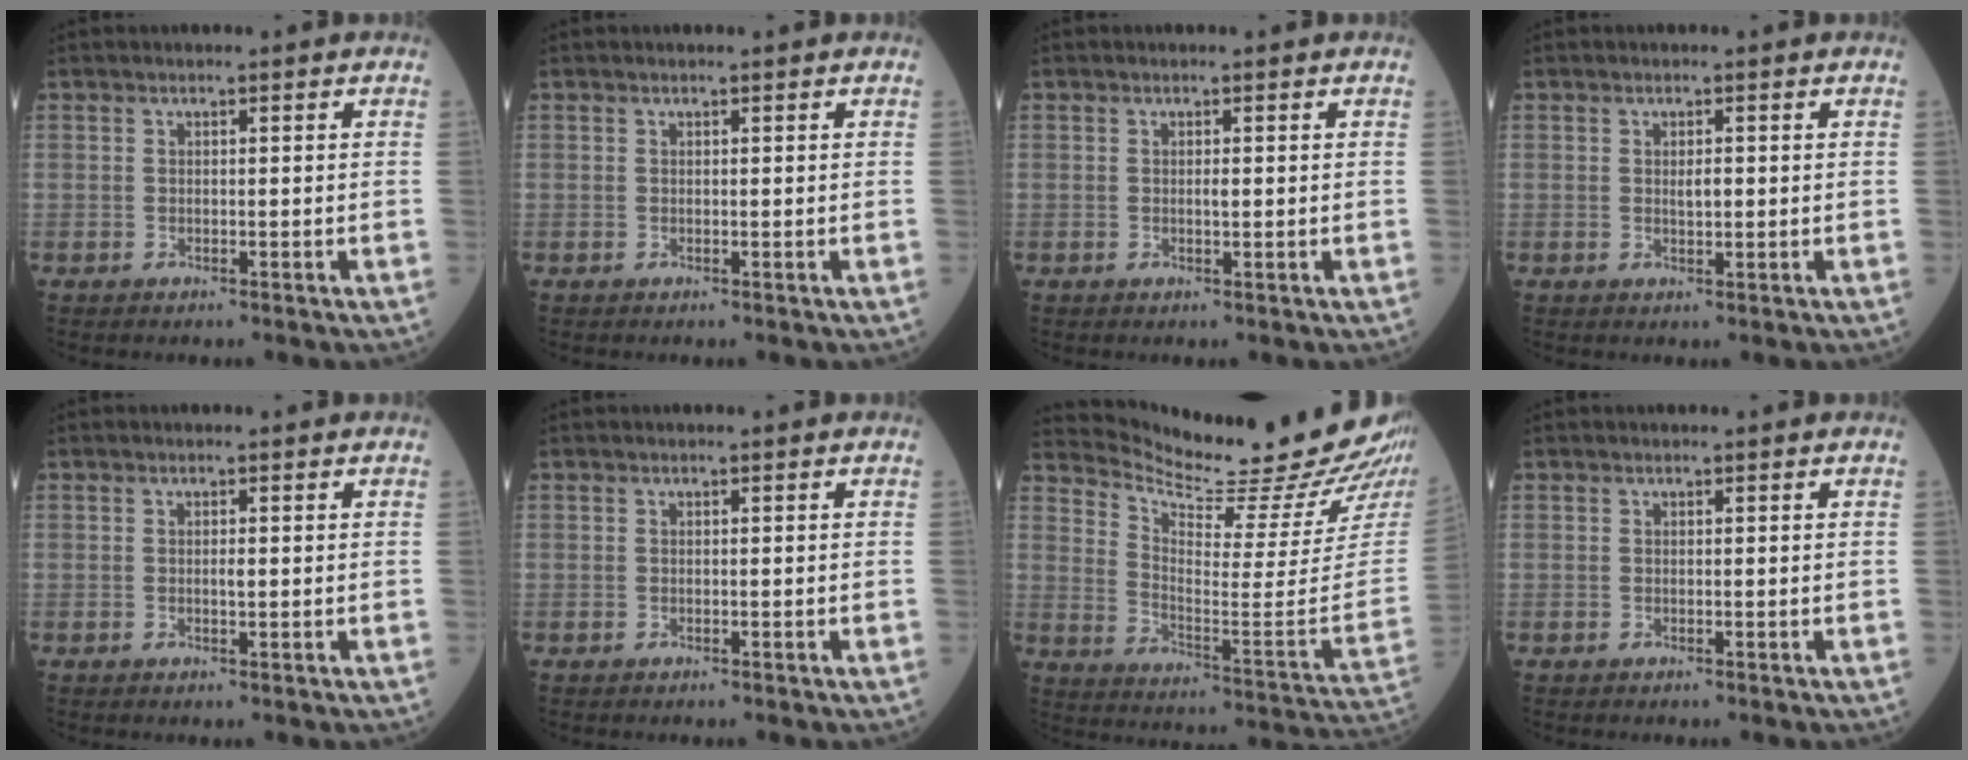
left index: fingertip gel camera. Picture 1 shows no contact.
{"total": 0.0}
{"total": 0.7, "force": [0.1, 0.2, 0.7], "torque": [-0.015, -0.002, 0.001]}
{"total": 1.5, "force": [0.2, 0.5, 1.4], "torque": [-0.025, 0.000, 0.006]}
{"total": 0.8, "force": [0.1, 0.2, 0.8], "torque": [-0.016, -0.002, 0.002]}
{"total": 0.0}
{"total": 22.9, "force": [21.2, 0.1, 8.9], "torque": [-0.156, -0.113, 0.292]}
{"total": 0.0}